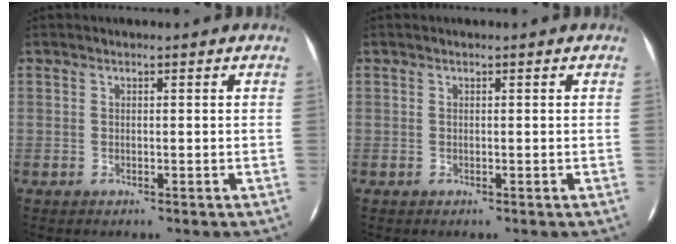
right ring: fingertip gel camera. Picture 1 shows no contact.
{"total": 0.0}